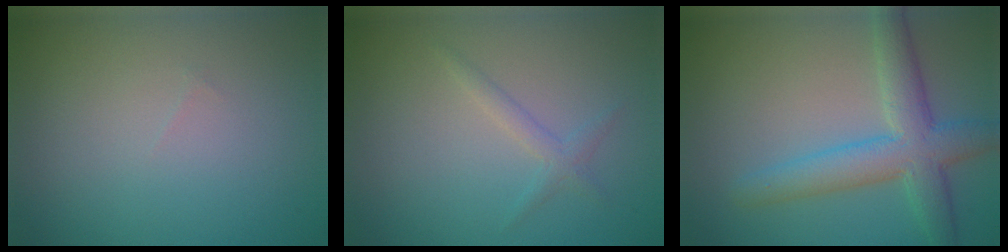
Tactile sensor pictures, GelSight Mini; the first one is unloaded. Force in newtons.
{"total": 1.4, "press": 1.4, "slide": 0.1}
{"total": 5.5, "press": 5.5, "slide": 0.3}